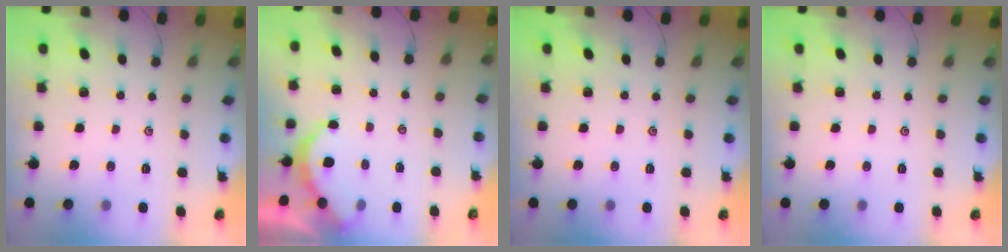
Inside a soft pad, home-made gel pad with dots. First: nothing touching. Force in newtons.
{"total": 2.6, "press": 2.6, "slide": 0.3}
{"total": 0.0}
{"total": 0.0}